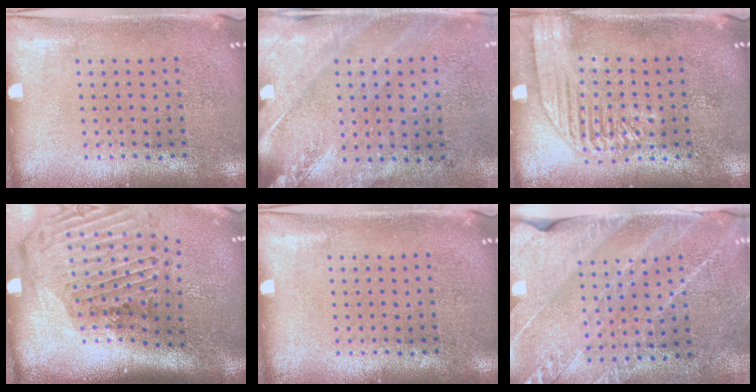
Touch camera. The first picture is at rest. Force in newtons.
{"total": 2.5, "press": 2.0, "slide": 1.4}
{"total": 1.9, "press": 1.9, "slide": 0.2}
{"total": 3.1, "press": 2.2, "slide": 2.2}
{"total": 0.0}
{"total": 2.6, "press": 2.6, "slide": 0.0}